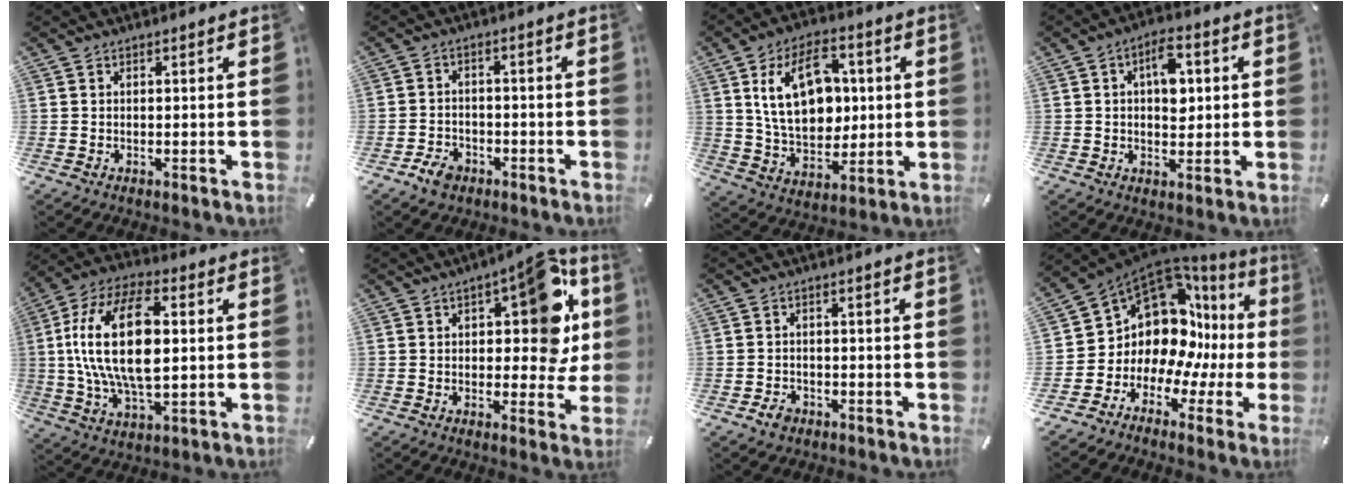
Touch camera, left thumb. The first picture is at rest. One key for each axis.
{"total": 4.7, "fx": -3.0, "fy": 3.2, "fz": 1.7, "tx": -0.032, "ty": 0.017, "tz": -0.056}
{"total": 17.2, "fx": 3.7, "fy": 12.0, "fz": 11.9, "tx": -0.213, "ty": 0.006, "tz": 0.065}
{"total": 8.3, "fx": 1.4, "fy": 5.2, "fz": 6.4, "tx": -0.077, "ty": -0.004, "tz": 0.018}
{"total": 20.2, "fx": 2.1, "fy": 10.7, "fz": 17.0, "tx": -0.360, "ty": 0.000, "tz": 0.031}
{"total": 16.4, "fx": 4.6, "fy": 8.3, "fz": 13.4, "tx": -0.151, "ty": -0.025, "tz": 0.070}
{"total": 3.1, "fx": -1.8, "fy": 2.2, "fz": 1.3, "tx": -0.028, "ty": 0.007, "tz": -0.037}
{"total": 13.1, "fx": 4.3, "fy": 10.1, "fz": 7.1, "tx": -0.147, "ty": -0.080, "tz": 0.078}